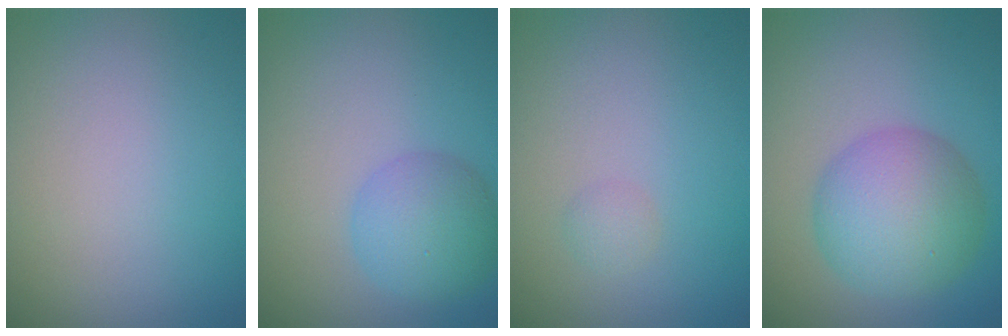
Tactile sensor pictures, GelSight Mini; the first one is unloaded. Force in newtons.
{"total": 4.0, "press": 3.9, "slide": 0.2}
{"total": 0.8, "press": 0.8, "slide": 0.1}
{"total": 6.9, "press": 6.9, "slide": 0.1}